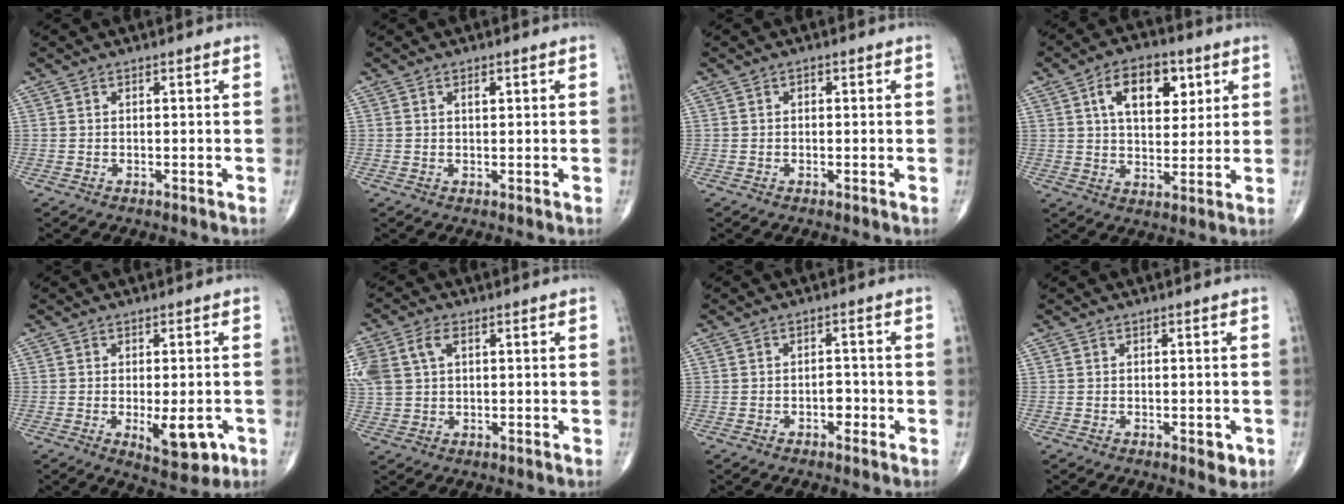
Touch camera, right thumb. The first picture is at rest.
{"total": 1.2, "force": [0.5, 0.6, 0.9], "torque": [-0.012, -0.001, 0.008]}
{"total": 0.7, "force": [0.1, 0.5, 0.4], "torque": [-0.001, 0.002, -0.001]}
{"total": 12.1, "force": [4.5, 7.1, 8.8], "torque": [-0.105, -0.009, 0.071]}
{"total": 7.8, "force": [-2.3, 3.2, 6.8], "torque": [-0.077, -0.012, -0.024]}
{"total": 12.8, "force": [4.0, 8.9, 8.3], "torque": [-0.233, 0.022, 0.081]}
{"total": 2.4, "force": [-0.9, 1.6, 1.6], "torque": [-0.005, 0.009, -0.017]}
{"total": 2.3, "force": [-0.8, 1.2, 1.8], "torque": [-0.010, -0.001, -0.009]}